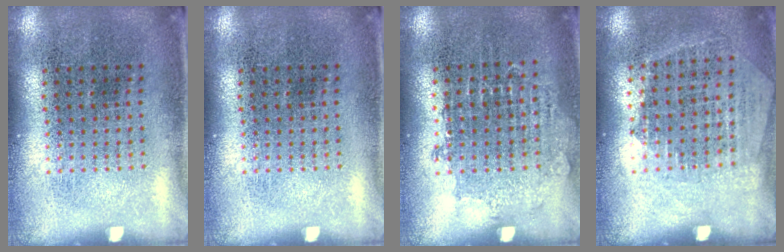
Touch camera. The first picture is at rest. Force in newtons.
{"total": 0.0}
{"total": 0.5, "press": 0.5, "slide": 0.1}
{"total": 1.3, "press": 1.1, "slide": 0.6}